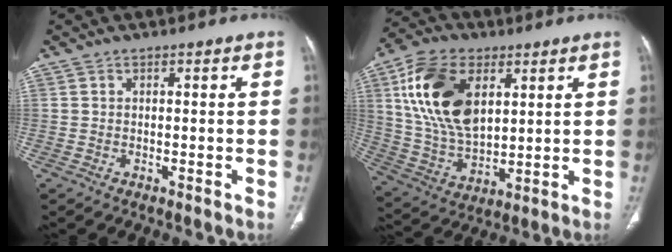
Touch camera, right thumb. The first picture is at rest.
{"total": 18.9, "force": [6.1, 11.1, 14.0], "torque": [-0.250, -0.015, 0.121]}